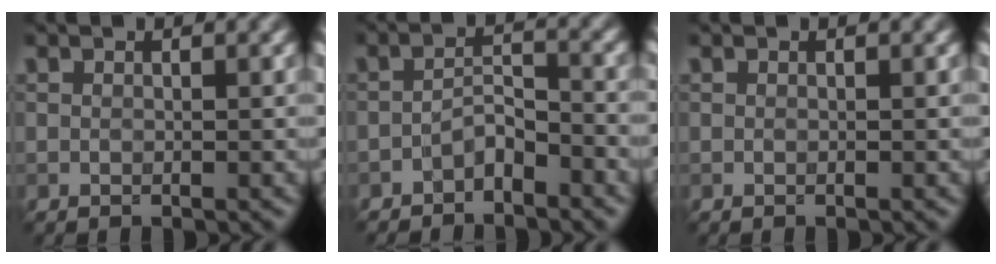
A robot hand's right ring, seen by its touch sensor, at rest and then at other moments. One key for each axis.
{"total": 2.5, "fx": -1.9, "fy": 0.8, "fz": 1.4, "tx": -0.026, "ty": 0.010, "tz": -0.039}
{"total": 0.0}